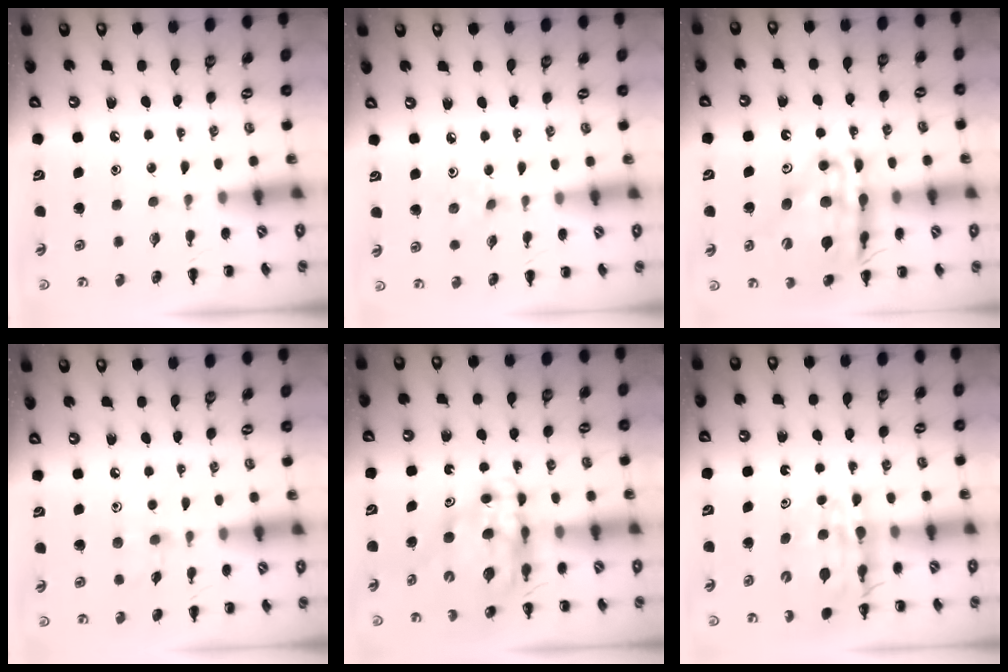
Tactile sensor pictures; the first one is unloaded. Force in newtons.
{"total": 1.9, "press": 1.8, "slide": 0.7}
{"total": 21.2, "press": 20.7, "slide": 4.6}
{"total": 3.8, "press": 3.6, "slide": 1.2}
{"total": 11.4, "press": 10.8, "slide": 3.7}
{"total": 10.7, "press": 10.2, "slide": 3.4}